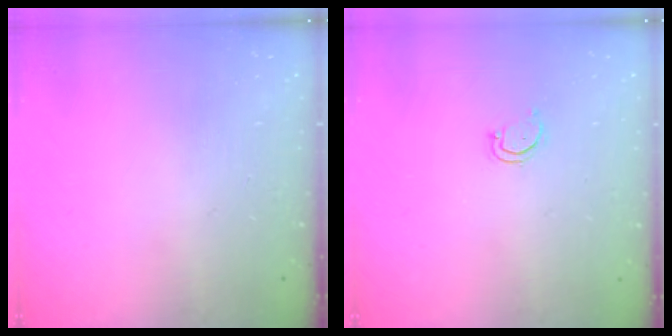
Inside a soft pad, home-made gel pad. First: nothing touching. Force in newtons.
{"total": 2.6, "press": 2.6, "slide": 0.2}